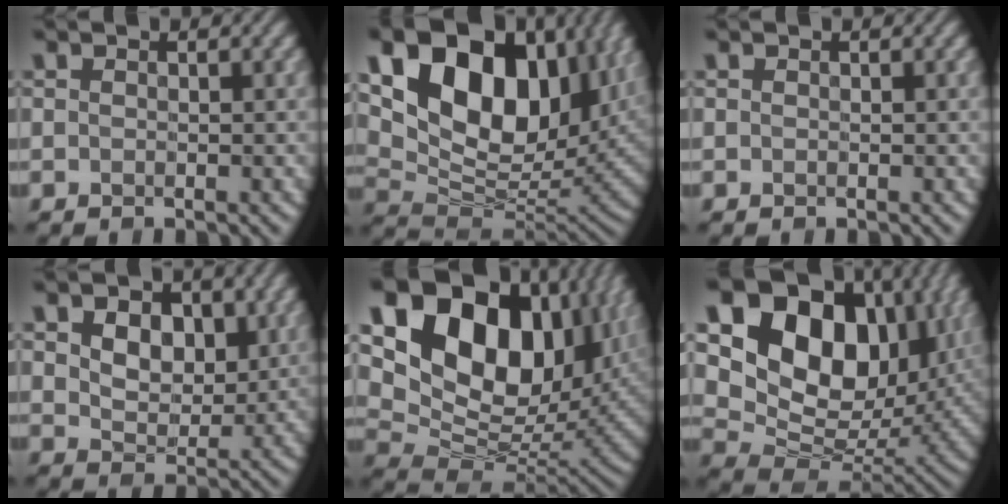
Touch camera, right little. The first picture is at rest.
{"total": 17.8, "force": [7.6, 10.5, 12.3], "torque": [-0.227, 0.041, 0.121]}
{"total": 0.0}
{"total": 5.4, "force": [1.8, 3.8, 3.4], "torque": [-0.070, -0.005, 0.023]}
{"total": 20.5, "force": [8.2, 13.1, 13.4], "torque": [-0.246, 0.047, 0.141]}
{"total": 18.9, "force": [7.1, 12.9, 11.7], "torque": [-0.219, 0.044, 0.125]}